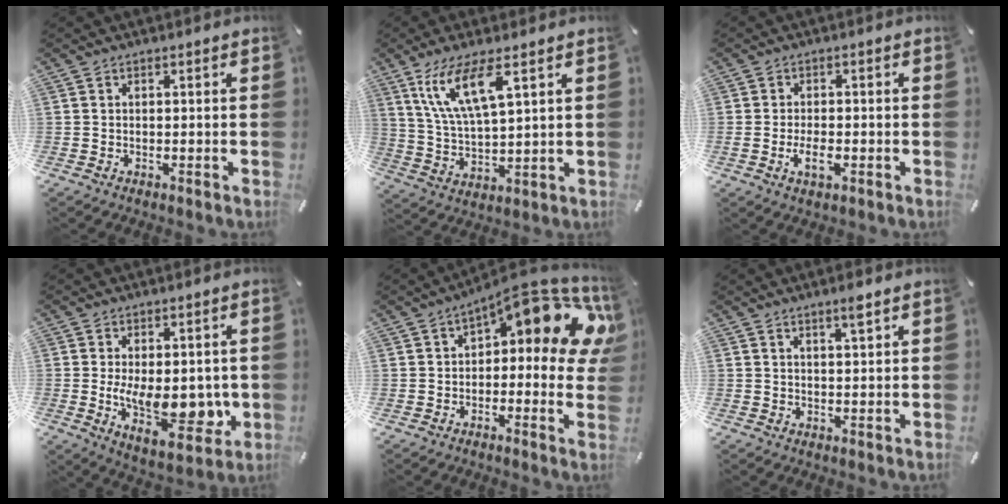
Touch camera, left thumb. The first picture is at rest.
{"total": 11.7, "force": [6.5, 3.3, 9.1], "torque": [-0.203, -0.008, 0.116]}
{"total": 4.5, "force": [-1.5, 2.3, 3.5], "torque": [-0.071, 0.004, -0.028]}
{"total": 14.3, "force": [-1.2, 7.6, 12.0], "torque": [-0.175, -0.018, -0.014]}
{"total": 14.4, "force": [6.5, 5.6, 11.6], "torque": [-0.154, -0.056, 0.105]}
{"total": 3.1, "force": [2.1, 0.3, 2.3], "torque": [-0.041, -0.004, 0.033]}